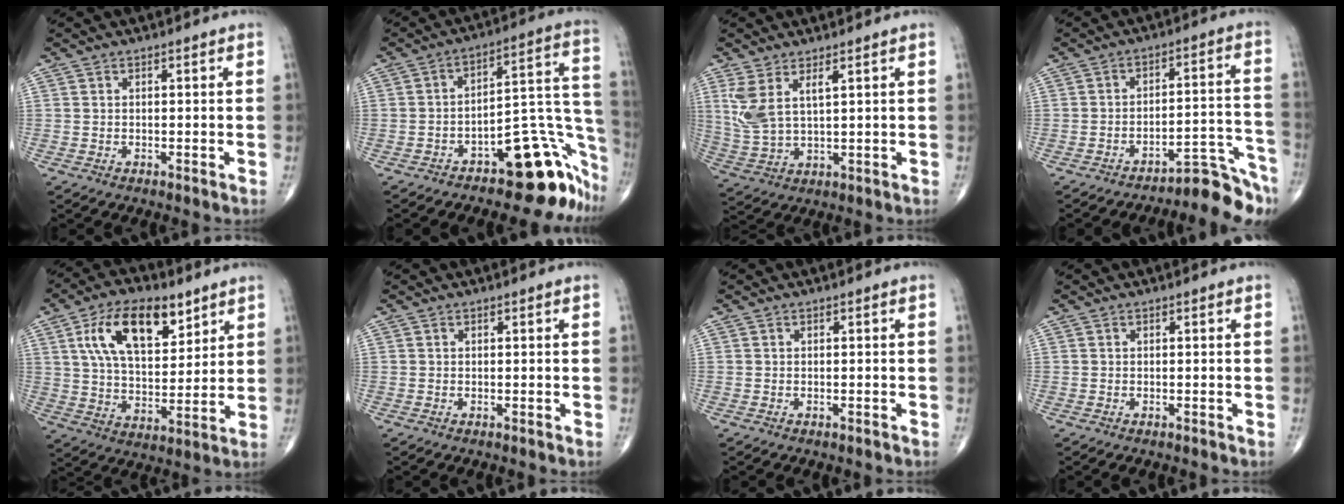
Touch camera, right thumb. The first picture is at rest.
{"total": 18.8, "force": [-11.3, 7.9, 12.8], "torque": [-0.061, 0.137, -0.152]}
{"total": 7.3, "force": [3.1, 2.8, 6.0], "torque": [-0.137, -0.015, 0.075]}
{"total": 9.4, "force": [-9.1, 0.5, 2.5], "torque": [0.005, 0.111, -0.134]}
{"total": 16.4, "force": [7.7, 8.4, 11.8], "torque": [-0.174, -0.025, 0.139]}
{"total": 0.0}
{"total": 0.6, "force": [-0.5, 0.2, 0.2], "torque": [-0.007, 0.001, -0.009]}
{"total": 1.0, "force": [-0.9, 0.3, 0.3], "torque": [-0.008, 0.004, -0.012]}